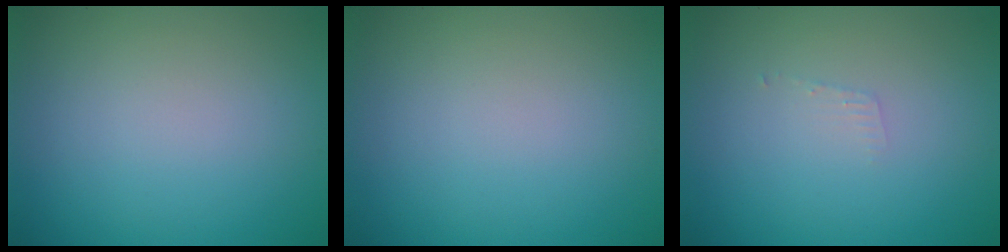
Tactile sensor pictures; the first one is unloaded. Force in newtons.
{"total": 0.0}
{"total": 0.7, "press": 0.7, "slide": 0.1}